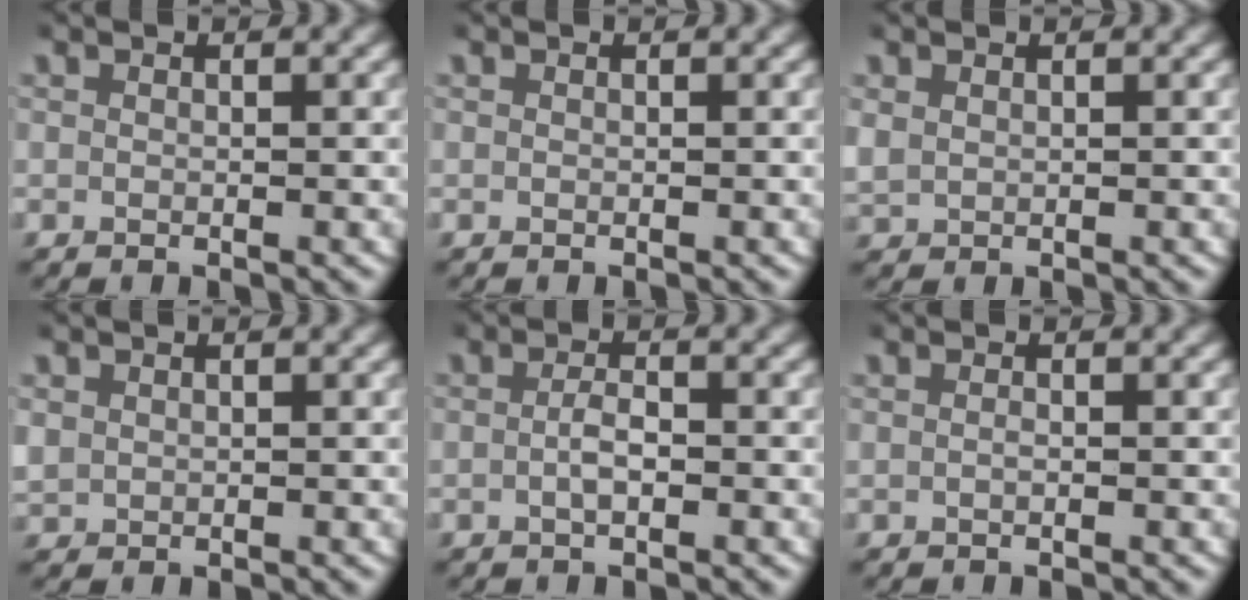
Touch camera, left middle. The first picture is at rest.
{"total": 0.0}
{"total": 1.5, "force": [0.6, 1.2, 0.6], "torque": [-0.028, -0.001, 0.017]}
{"total": 1.6, "force": [0.4, 1.5, 0.6], "torque": [-0.030, -0.003, 0.014]}
{"total": 1.5, "force": [-0.6, 0.5, 1.3], "torque": [-0.032, 0.000, -0.012]}
{"total": 0.0}